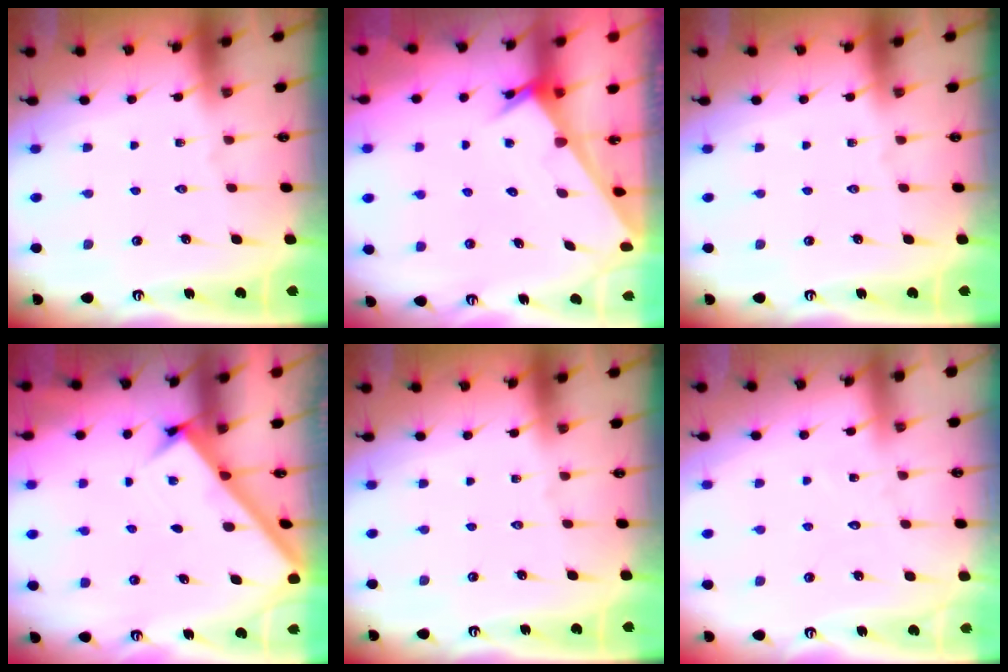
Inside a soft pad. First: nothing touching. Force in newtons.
{"total": 2.4, "press": 2.4, "slide": 0.1}
{"total": 0.0}
{"total": 2.4, "press": 2.4, "slide": 0.2}
{"total": 0.0}
{"total": 4.5, "press": 4.5, "slide": 0.4}